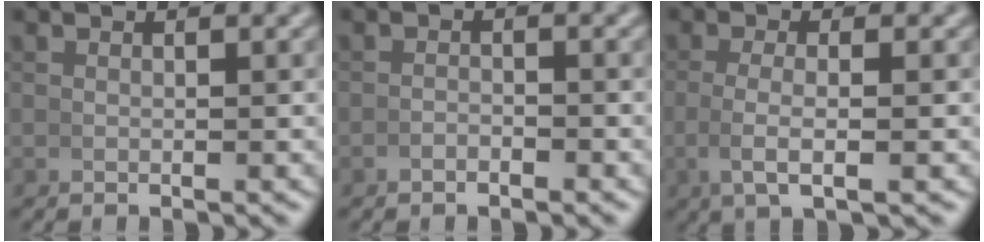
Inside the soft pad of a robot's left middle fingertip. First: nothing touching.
{"total": 1.0, "force": [-1.0, 0.1, 0.1], "torque": [0.000, -0.001, -0.019]}
{"total": 3.1, "force": [-0.4, 0.7, 3.0], "torque": [-0.069, -0.008, -0.002]}